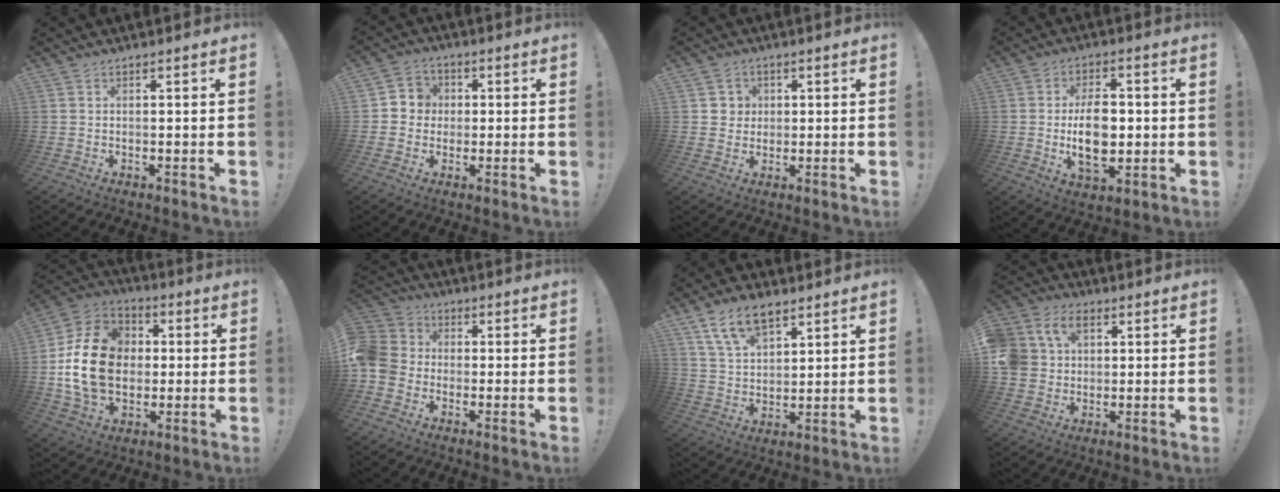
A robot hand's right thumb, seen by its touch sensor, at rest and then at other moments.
{"total": 6.2, "force": [-0.2, 6.1, 1.3], "torque": [-0.013, 0.008, -0.002]}
{"total": 4.6, "force": [1.2, 4.4, 0.6], "torque": [-0.003, -0.004, 0.022]}
{"total": 12.8, "force": [-0.6, 8.1, 10.0], "torque": [-0.174, -0.006, -0.016]}
{"total": 20.4, "force": [0.1, 15.9, 12.9], "torque": [-0.216, 0.024, 0.014]}
{"total": 9.0, "force": [-2.4, 7.8, 3.8], "torque": [-0.088, 0.027, -0.043]}
{"total": 11.6, "force": [7.3, 6.4, 6.3], "torque": [-0.108, -0.028, 0.138]}
{"total": 11.5, "force": [3.6, 9.3, 5.8], "torque": [-0.120, -0.008, 0.073]}